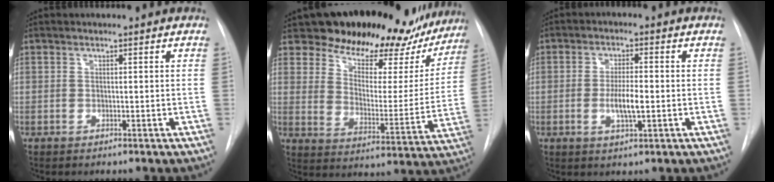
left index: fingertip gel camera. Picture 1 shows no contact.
{"total": 24.0, "force": [20.2, 9.1, 9.1], "torque": [-0.131, -0.023, 0.256]}
{"total": 5.0, "force": [-1.0, 1.1, 4.8], "torque": [-0.091, -0.005, -0.016]}